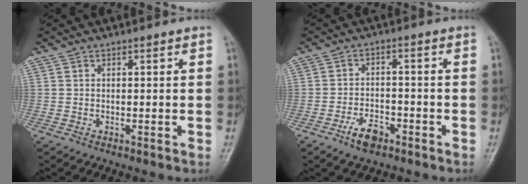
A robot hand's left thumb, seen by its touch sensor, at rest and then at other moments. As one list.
[{"total": 5.3, "force": [-3.3, 2.8, 3.1], "torque": [-0.049, 0.021, -0.058]}]